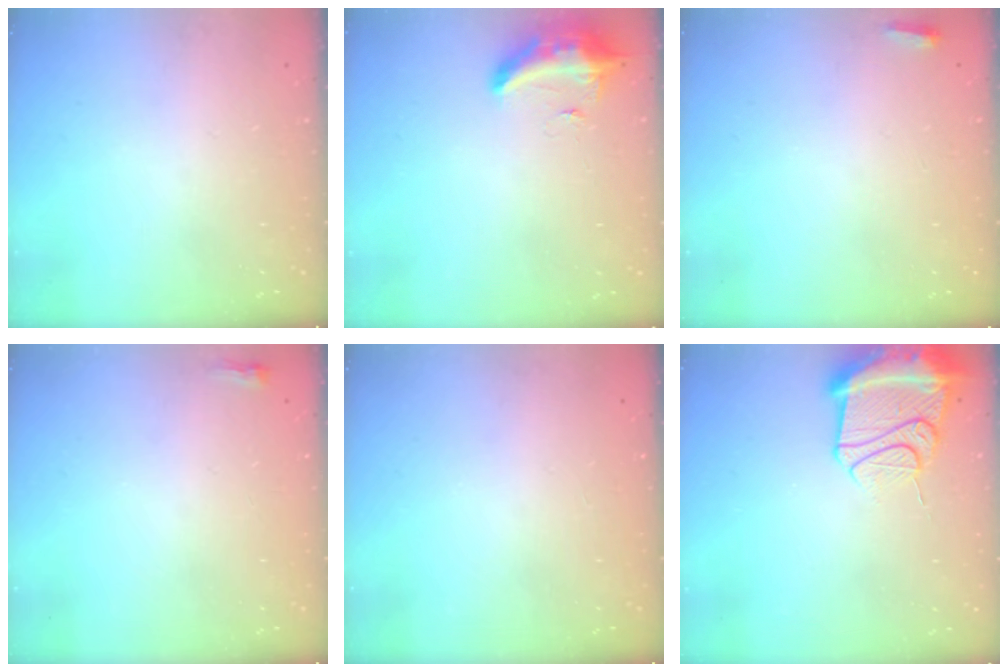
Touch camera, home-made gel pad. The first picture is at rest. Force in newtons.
{"total": 12.6, "press": 10.6, "slide": 6.9}
{"total": 2.7, "press": 2.6, "slide": 0.9}
{"total": 2.2, "press": 2.2, "slide": 0.6}
{"total": 0.0}
{"total": 15.3, "press": 15.2, "slide": 1.8}